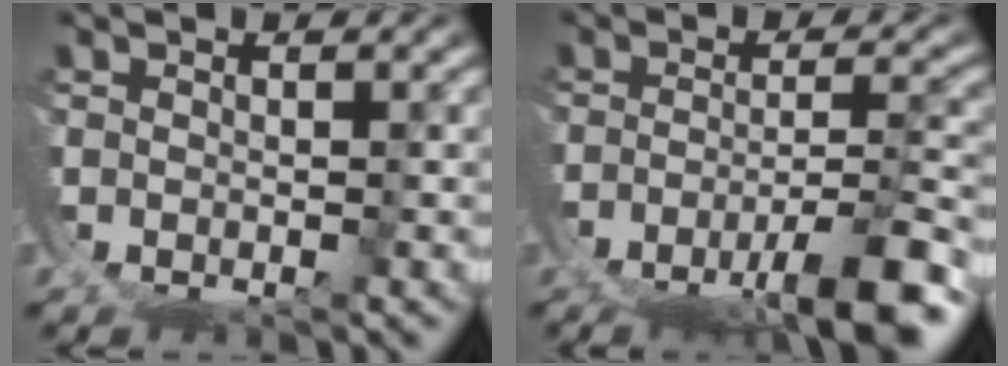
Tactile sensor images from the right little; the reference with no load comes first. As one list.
[{"total": 8.4, "force": [-5.0, 2.6, 6.2], "torque": [-0.088, -0.019, -0.057]}]